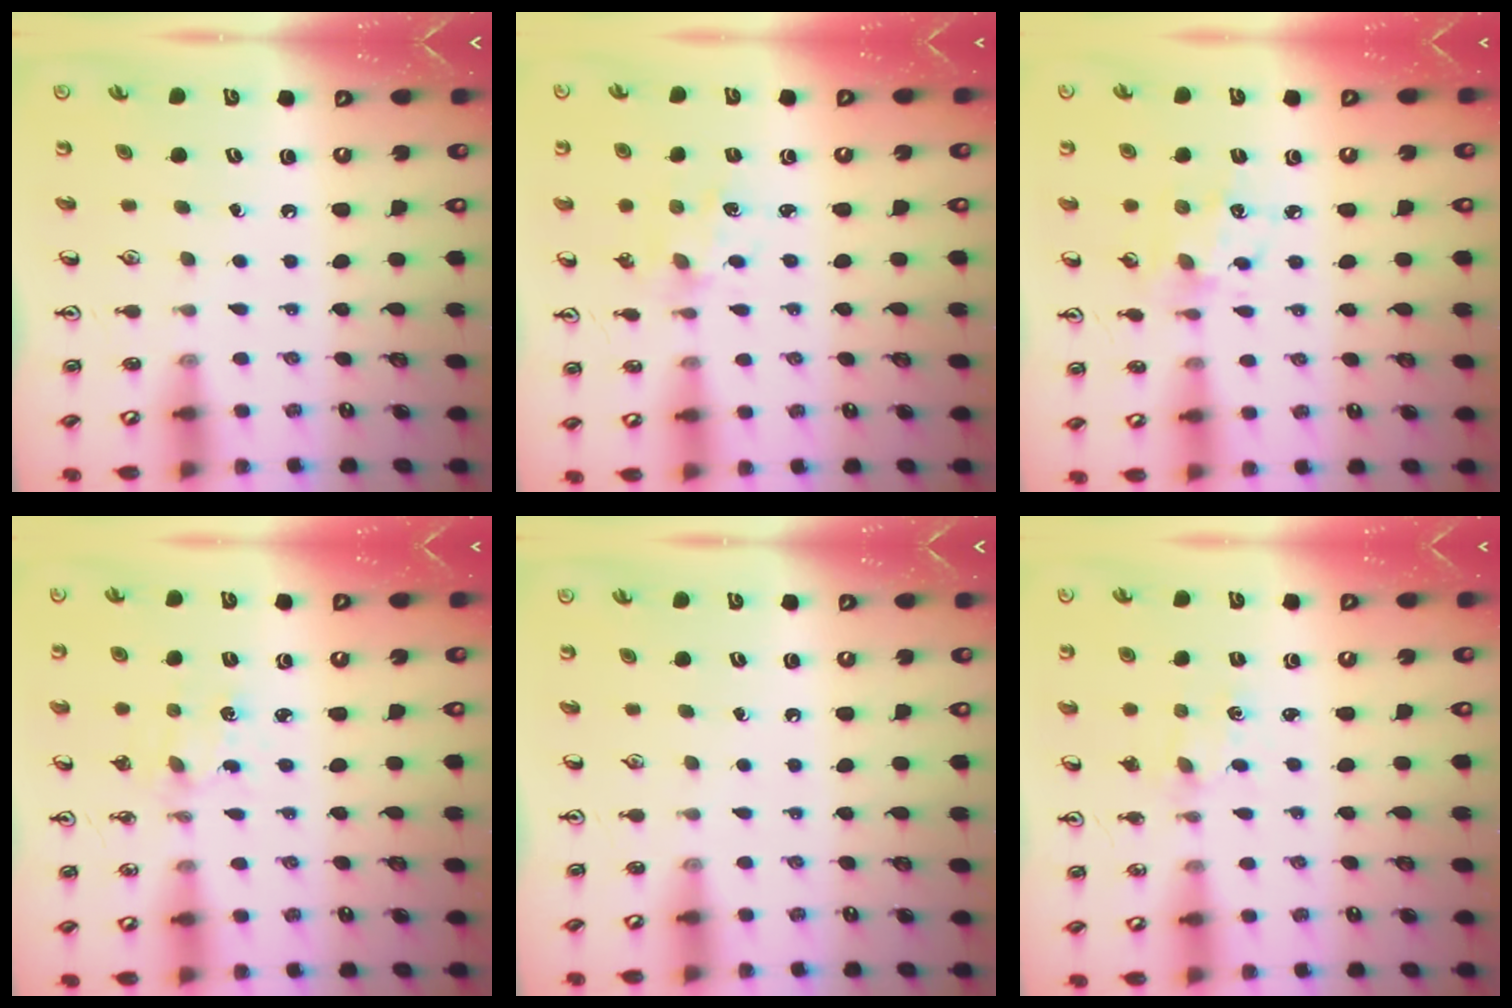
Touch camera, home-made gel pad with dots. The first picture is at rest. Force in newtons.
{"total": 2.0, "press": 1.8, "slide": 0.7}
{"total": 7.8, "press": 7.8, "slide": 0.6}
{"total": 2.3, "press": 2.3, "slide": 0.4}
{"total": 0.0}
{"total": 0.0}